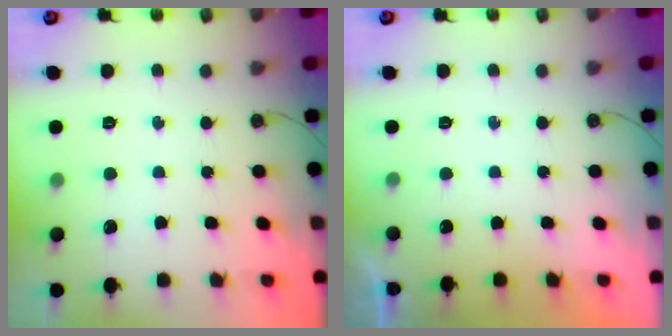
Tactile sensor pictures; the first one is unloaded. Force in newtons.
{"total": 0.0}